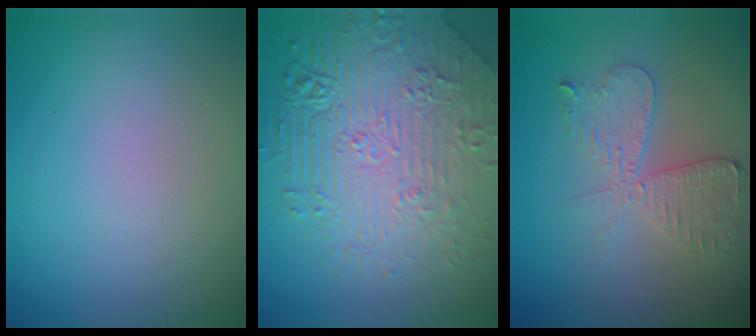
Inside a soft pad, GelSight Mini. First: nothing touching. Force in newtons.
{"total": 7.6, "press": 6.0, "slide": 4.7}
{"total": 3.4, "press": 3.3, "slide": 0.6}